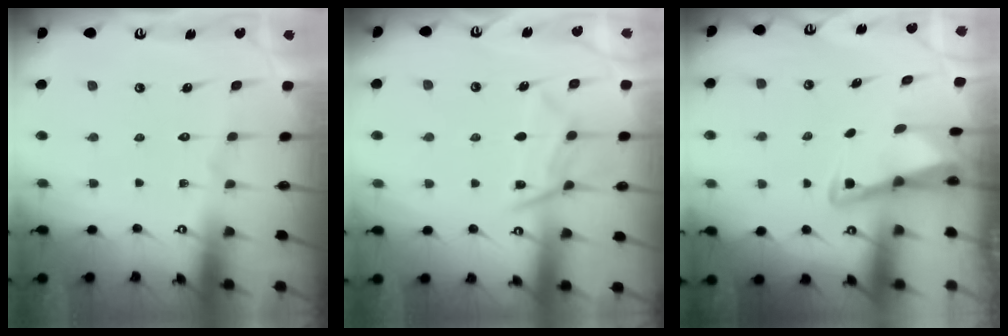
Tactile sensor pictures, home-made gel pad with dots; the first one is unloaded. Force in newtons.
{"total": 10.0, "press": 9.9, "slide": 0.9}
{"total": 3.0, "press": 3.0, "slide": 0.4}